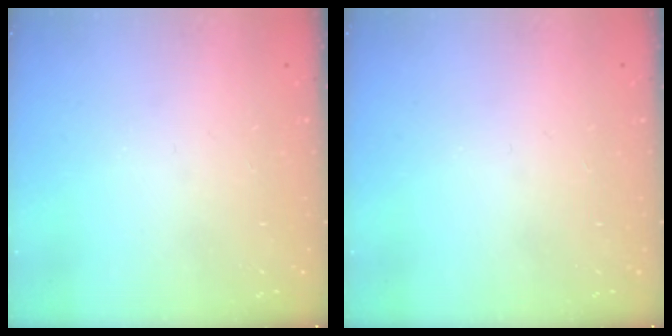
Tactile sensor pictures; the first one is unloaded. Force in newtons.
{"total": 0.0}